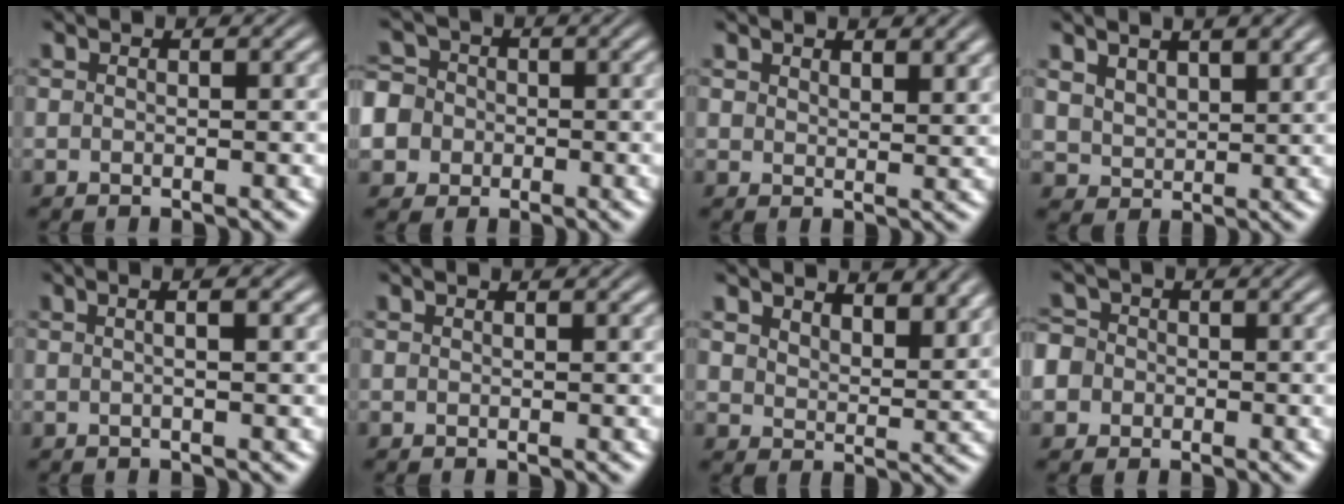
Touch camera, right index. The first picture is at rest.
{"total": 8.8, "force": [-1.2, 8.2, 3.2], "torque": [-0.084, -0.032, -0.021]}
{"total": 1.7, "force": [1.6, 0.1, 0.3], "torque": [0.000, -0.007, 0.034]}
{"total": 3.0, "force": [2.1, 1.9, 0.9], "torque": [-0.024, -0.009, 0.049]}
{"total": 1.7, "force": [0.0, 0.0, 1.7], "torque": [-0.025, 0.005, -0.002]}
{"total": 0.0}
{"total": 3.9, "force": [3.5, 1.2, 1.2], "torque": [-0.021, -0.010, 0.066]}
{"total": 5.9, "force": [-0.9, 5.5, 1.9], "torque": [-0.058, -0.019, -0.020]}